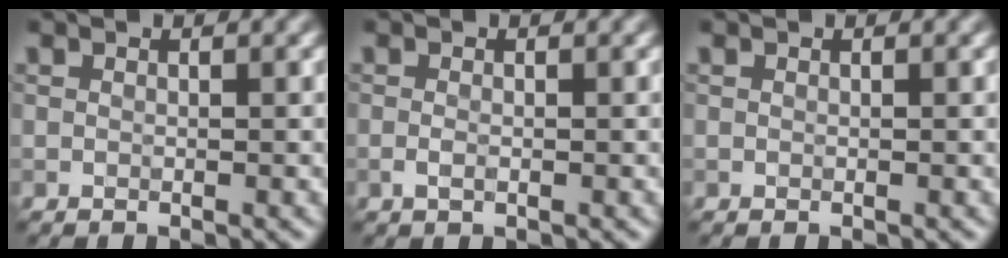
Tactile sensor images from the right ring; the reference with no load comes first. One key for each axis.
{"total": 1.0, "fx": -0.3, "fy": 0.5, "fz": 0.8, "tx": -0.019, "ty": -0.003, "tz": -0.007}
{"total": 0.0}